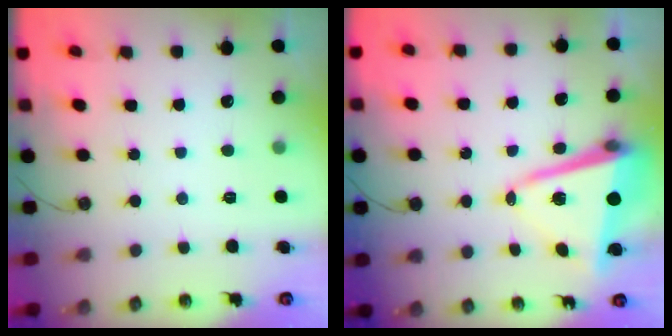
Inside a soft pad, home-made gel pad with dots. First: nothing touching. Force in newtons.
{"total": 11.8, "press": 11.7, "slide": 1.0}